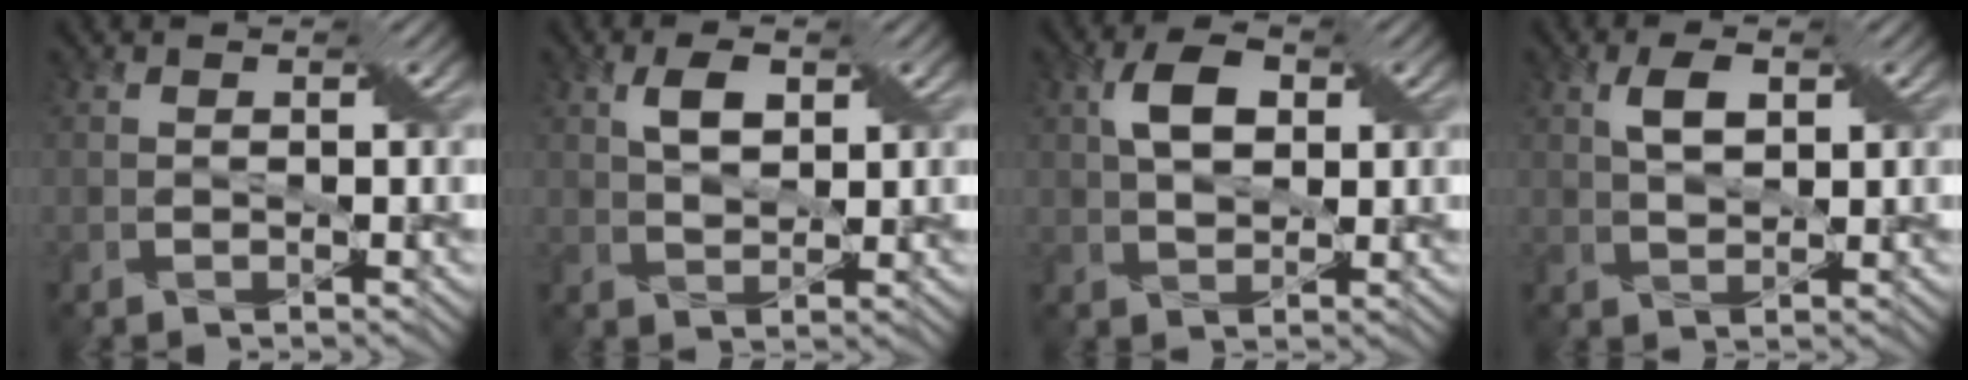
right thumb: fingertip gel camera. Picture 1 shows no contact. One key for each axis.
{"total": 3.3, "fx": 1.7, "fy": 1.4, "fz": 2.5, "tx": -0.050, "ty": 0.005, "tz": 0.031}
{"total": 4.8, "fx": 1.5, "fy": 2.7, "fz": 3.7, "tx": -0.070, "ty": 0.010, "tz": 0.025}
{"total": 3.2, "fx": 1.5, "fy": 1.1, "fz": 2.6, "tx": -0.053, "ty": 0.007, "tz": 0.029}